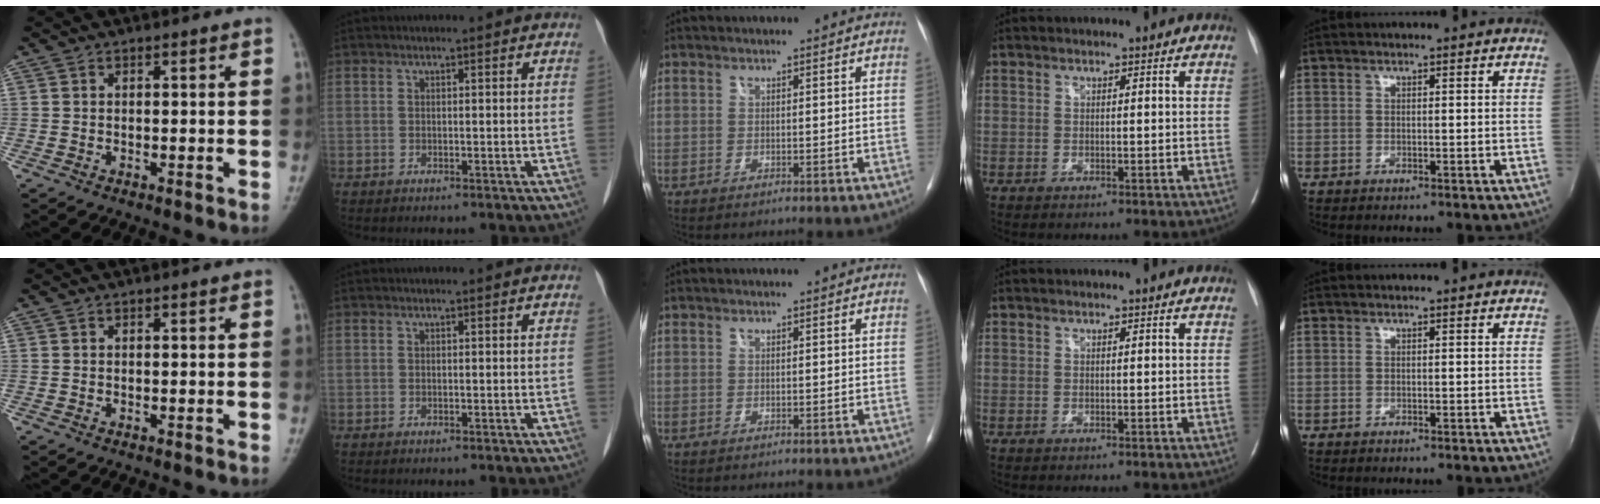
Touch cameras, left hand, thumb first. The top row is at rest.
{}